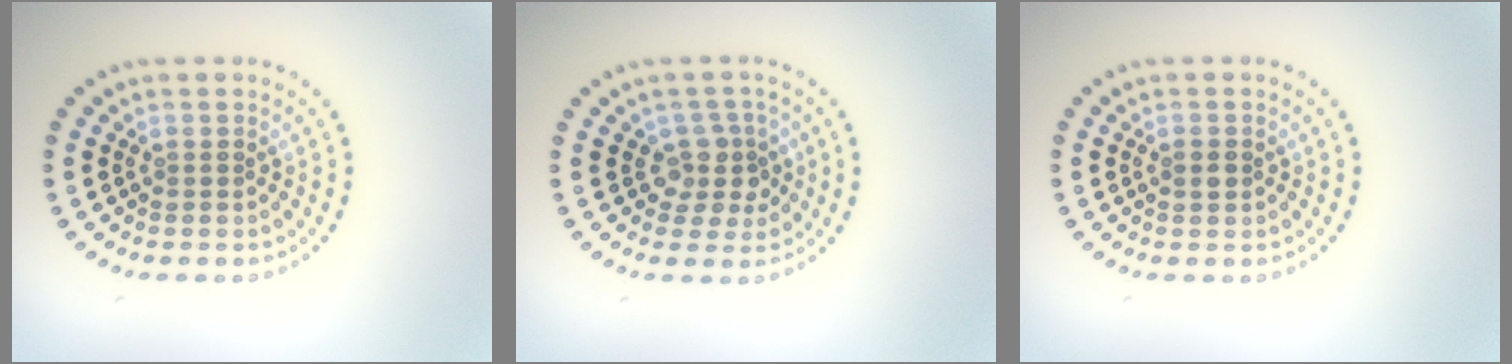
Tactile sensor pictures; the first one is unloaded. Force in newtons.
{"total": 2.8, "press": 2.2, "slide": 1.8}
{"total": 1.2, "press": 1.2, "slide": 0.0}